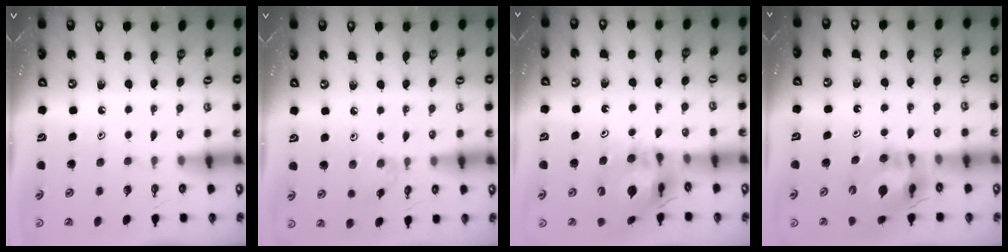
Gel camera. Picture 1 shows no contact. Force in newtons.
{"total": 3.3, "press": 3.3, "slide": 0.5}
{"total": 13.0, "press": 12.9, "slide": 1.4}
{"total": 12.3, "press": 12.2, "slide": 1.4}